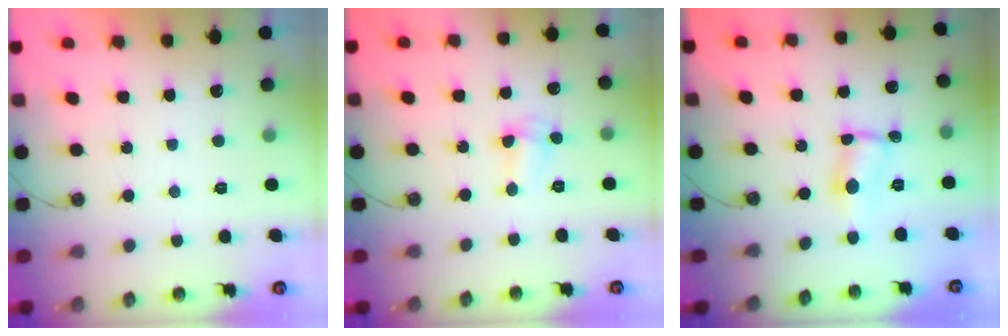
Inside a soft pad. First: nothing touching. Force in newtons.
{"total": 4.9, "press": 3.9, "slide": 2.9}
{"total": 1.2, "press": 1.1, "slide": 0.6}